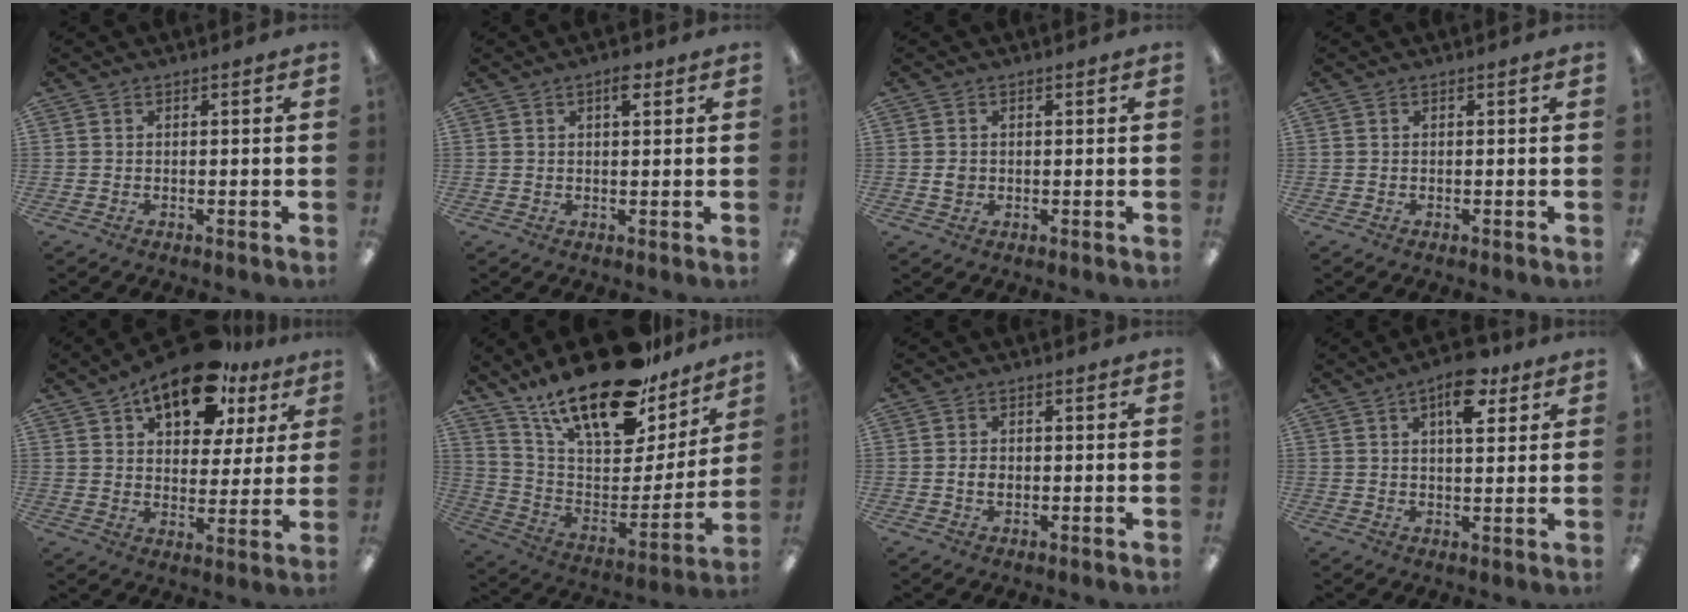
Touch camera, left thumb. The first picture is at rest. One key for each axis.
{"total": 3.5, "fx": 2.0, "fy": 1.4, "fz": 2.6, "tx": -0.023, "ty": -0.008, "tz": 0.026}
{"total": 1.1, "fx": 0.1, "fy": 1.1, "fz": 0.3, "tx": 0.000, "ty": 0.001, "tz": -0.001}
{"total": 0.0}
{"total": 16.7, "fx": 11.1, "fy": 8.2, "fz": 9.5, "tx": -0.146, "ty": -0.052, "tz": 0.189}
{"total": 23.9, "fx": 18.0, "fy": 8.8, "fz": 12.9, "tx": -0.201, "ty": -0.127, "tz": 0.308}
{"total": 1.9, "fx": -0.1, "fy": 1.5, "fz": 1.2, "tx": -0.021, "ty": 0.005, "tz": -0.003}
{"total": 10.3, "fx": 5.3, "fy": 4.9, "fz": 7.4, "tx": -0.097, "ty": -0.021, "tz": 0.086}